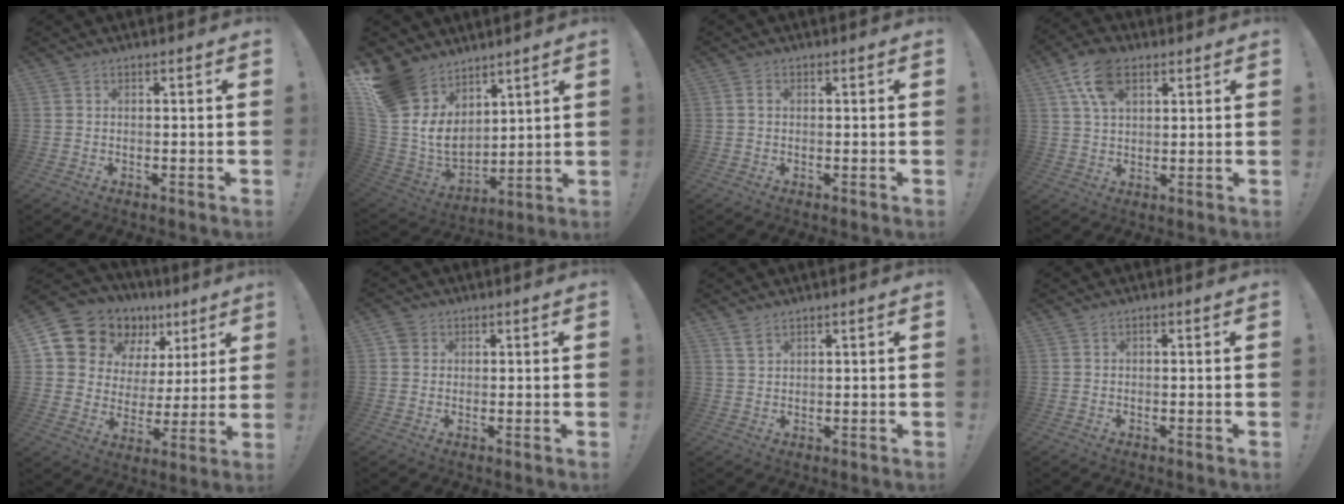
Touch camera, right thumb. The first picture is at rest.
{"total": 14.5, "force": [7.1, 10.7, 6.8], "torque": [-0.146, -0.061, 0.142]}
{"total": 1.3, "force": [0.1, 0.8, 0.9], "torque": [-0.014, 0.003, 0.001]}
{"total": 11.3, "force": [5.4, 6.5, 7.4], "torque": [-0.128, -0.006, 0.100]}
{"total": 14.7, "force": [10.6, 9.2, 4.5], "torque": [-0.079, -0.076, 0.210]}
{"total": 2.8, "force": [1.1, 2.4, 0.9], "torque": [-0.015, 0.002, 0.021]}
{"total": 2.8, "force": [2.0, 1.3, 1.5], "torque": [-0.030, -0.007, 0.038]}
{"total": 0.0}